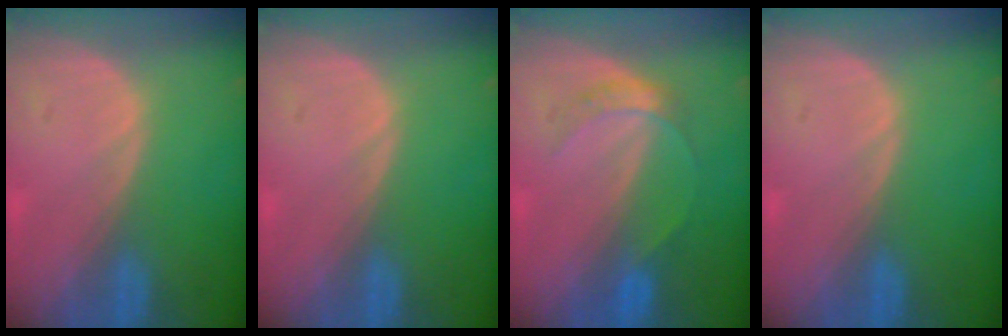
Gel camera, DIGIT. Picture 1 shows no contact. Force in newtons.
{"total": 0.0}
{"total": 3.5, "press": 3.5, "slide": 0.4}
{"total": 0.0}